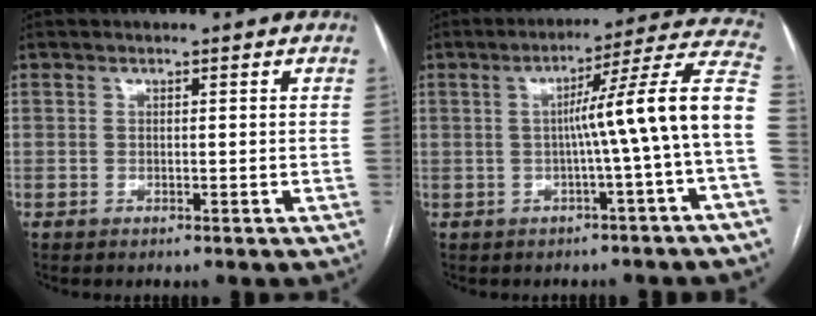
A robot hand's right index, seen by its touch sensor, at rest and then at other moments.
{"total": 12.3, "force": [-1.5, -2.2, 12.0], "torque": [-0.150, 0.024, -0.026]}